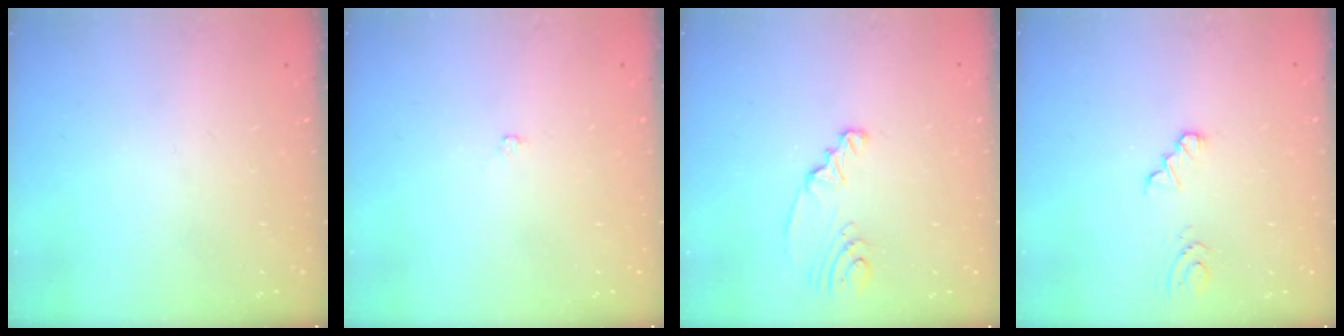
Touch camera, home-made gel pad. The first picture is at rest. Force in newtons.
{"total": 4.0, "press": 3.9, "slide": 0.9}
{"total": 2.7, "press": 2.7, "slide": 0.3}
{"total": 1.1, "press": 1.1, "slide": 0.2}